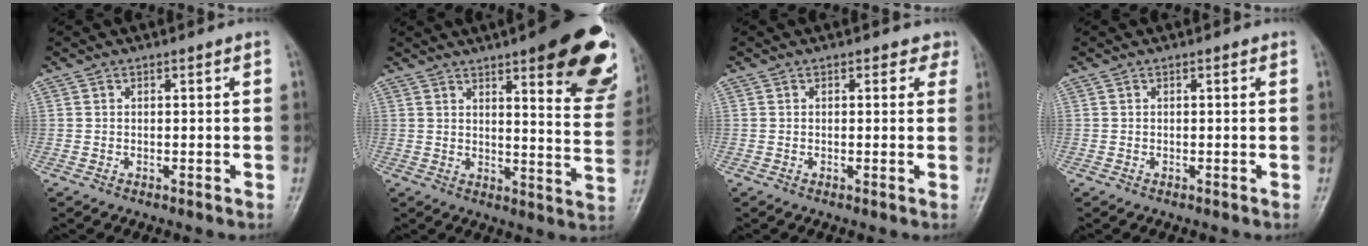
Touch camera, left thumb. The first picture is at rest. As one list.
[{"total": 21.3, "force": [11.9, 5.3, 16.8], "torque": [-0.179, -0.052, 0.142]}, {"total": 2.0, "force": [1.2, 1.5, 0.7], "torque": [0.021, -0.003, 0.004]}, {"total": 0.0}]